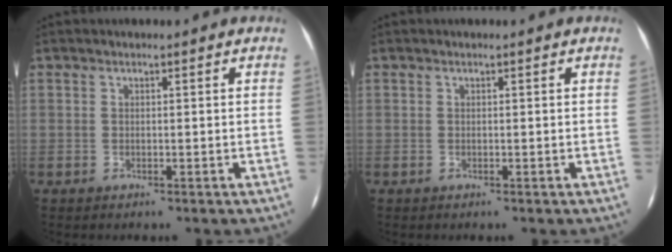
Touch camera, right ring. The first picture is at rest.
{"total": 0.0}